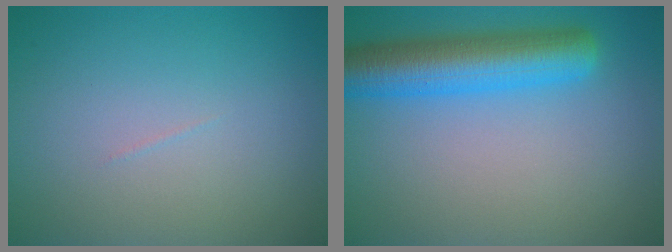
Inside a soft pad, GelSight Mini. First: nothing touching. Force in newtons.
{"total": 6.8, "press": 6.8, "slide": 0.3}